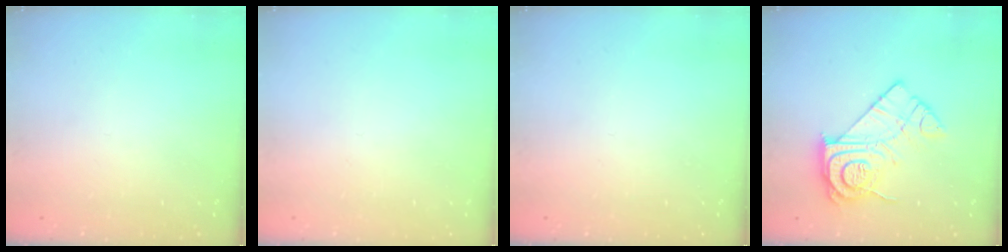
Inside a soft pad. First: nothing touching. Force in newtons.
{"total": 1.9, "press": 1.9, "slide": 0.2}
{"total": 0.0}
{"total": 15.3, "press": 15.3, "slide": 1.0}